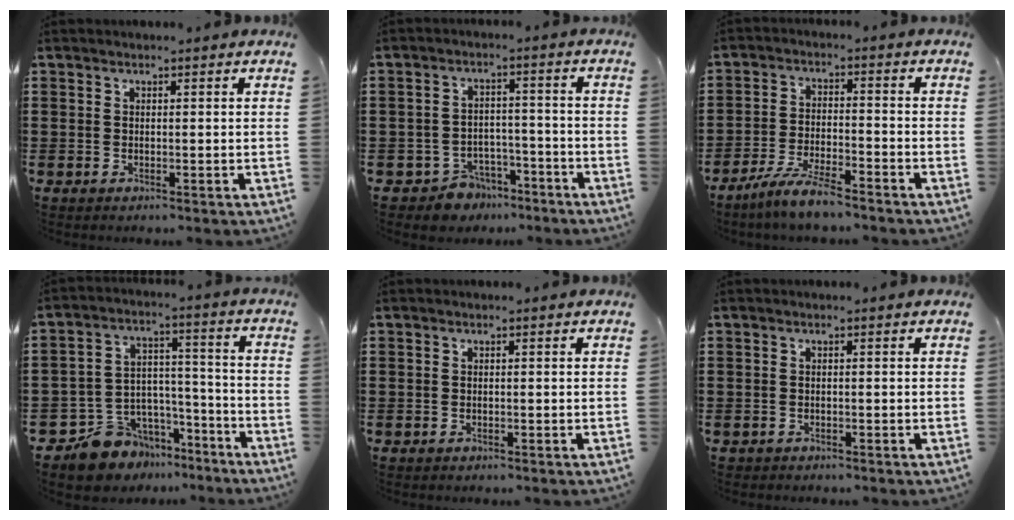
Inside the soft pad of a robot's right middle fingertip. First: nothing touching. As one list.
[{"total": 4.7, "force": [-4.3, 1.8, 0.2], "torque": [-0.021, 0.008, -0.089]}, {"total": 6.4, "force": [-5.5, 0.4, 3.2], "torque": [-0.078, -0.012, -0.107]}, {"total": 8.8, "force": [-7.7, 4.3, 0.0], "torque": [-0.031, 0.007, -0.150]}, {"total": 0.6, "force": [-0.6, 0.2, 0.0], "torque": [-0.001, 0.000, -0.012]}, {"total": 0.9, "force": [-0.8, 0.2, -0.1], "torque": [-0.002, 0.000, -0.018]}]